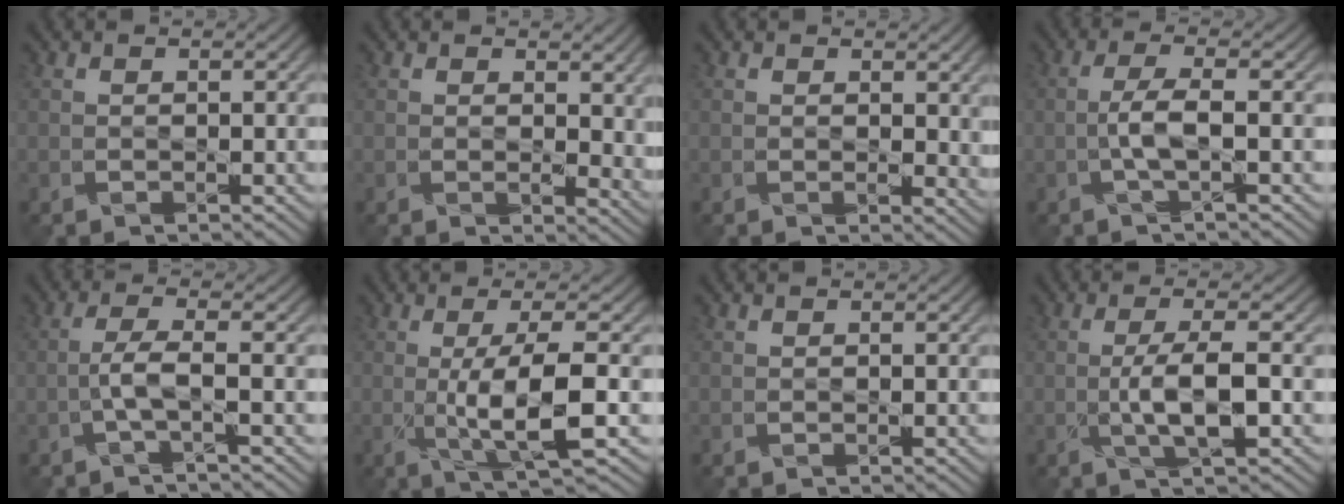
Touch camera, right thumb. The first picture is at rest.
{"total": 5.9, "force": [1.1, 3.7, 4.4], "torque": [-0.079, -0.013, 0.030]}
{"total": 4.0, "force": [0.7, 2.5, 3.0], "torque": [-0.054, -0.009, 0.015]}
{"total": 2.6, "force": [-0.9, -0.6, 2.3], "torque": [-0.055, 0.009, -0.019]}
{"total": 2.6, "force": [-1.2, -0.8, 2.2], "torque": [-0.051, 0.013, -0.030]}
{"total": 6.3, "force": [-1.1, 0.6, 6.2], "torque": [-0.115, 0.001, -0.014]}
{"total": 0.0}
{"total": 4.0, "force": [-1.0, 0.1, 3.8], "torque": [-0.078, 0.005, -0.015]}